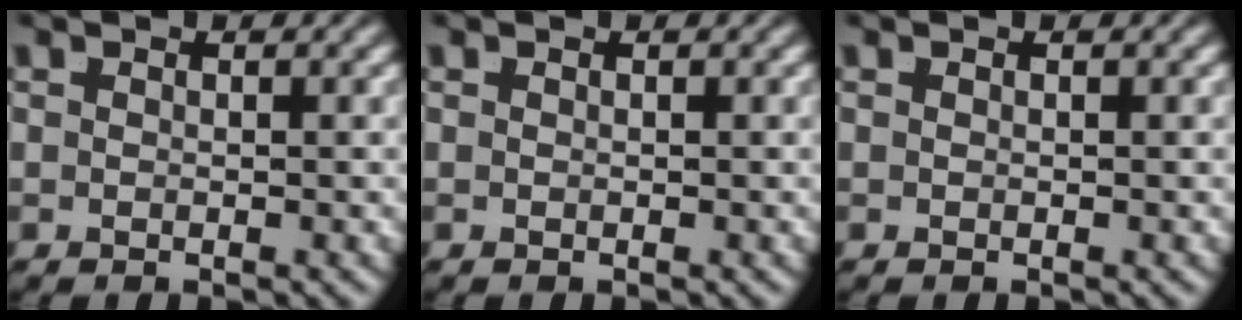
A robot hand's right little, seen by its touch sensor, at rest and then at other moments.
{"total": 0.0}
{"total": 0.0}